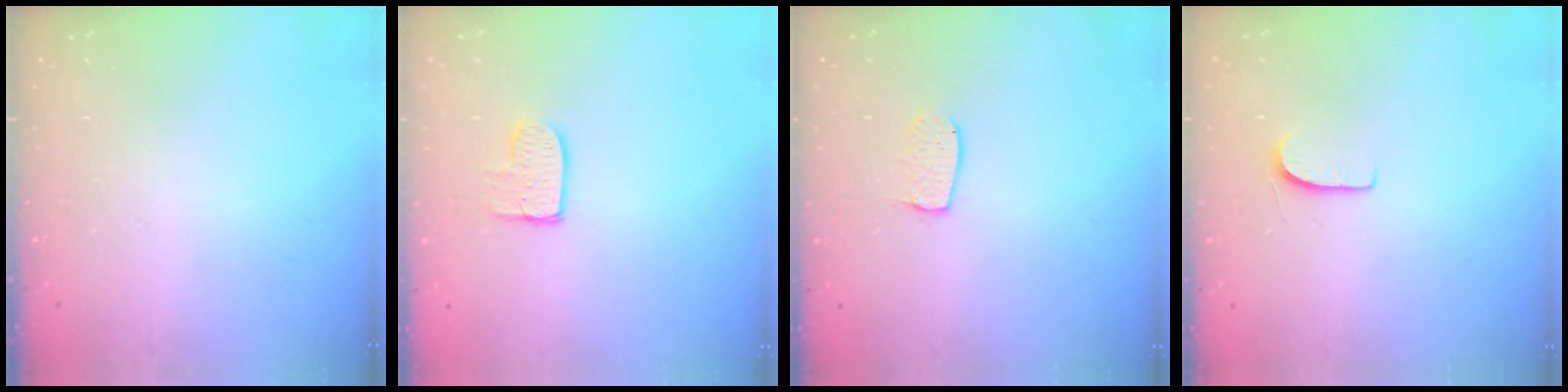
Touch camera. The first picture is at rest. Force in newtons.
{"total": 7.4, "press": 7.4, "slide": 0.2}
{"total": 6.0, "press": 6.0, "slide": 0.4}
{"total": 5.9, "press": 5.9, "slide": 0.4}